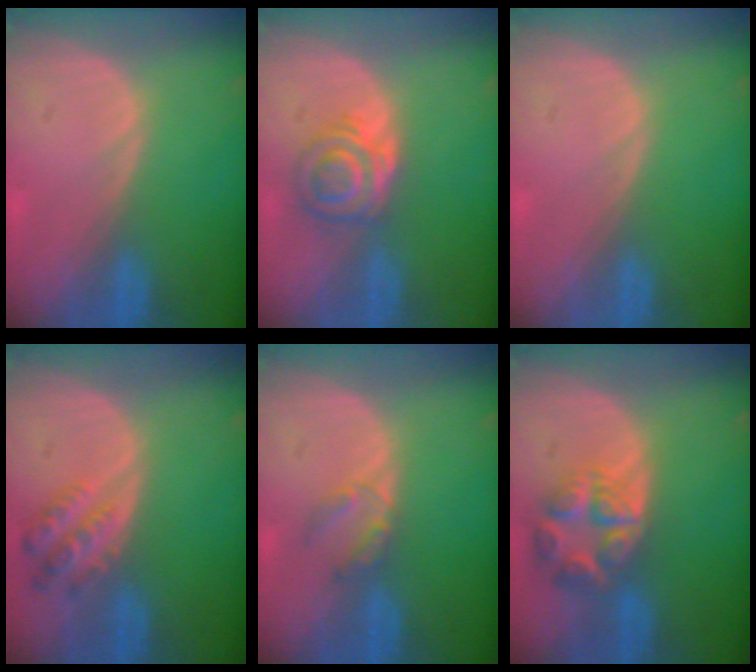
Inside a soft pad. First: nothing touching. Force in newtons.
{"total": 5.5, "press": 5.2, "slide": 1.8}
{"total": 0.0}
{"total": 4.9, "press": 4.9, "slide": 0.4}
{"total": 2.8, "press": 2.8, "slide": 0.3}
{"total": 7.7, "press": 6.8, "slide": 3.6}